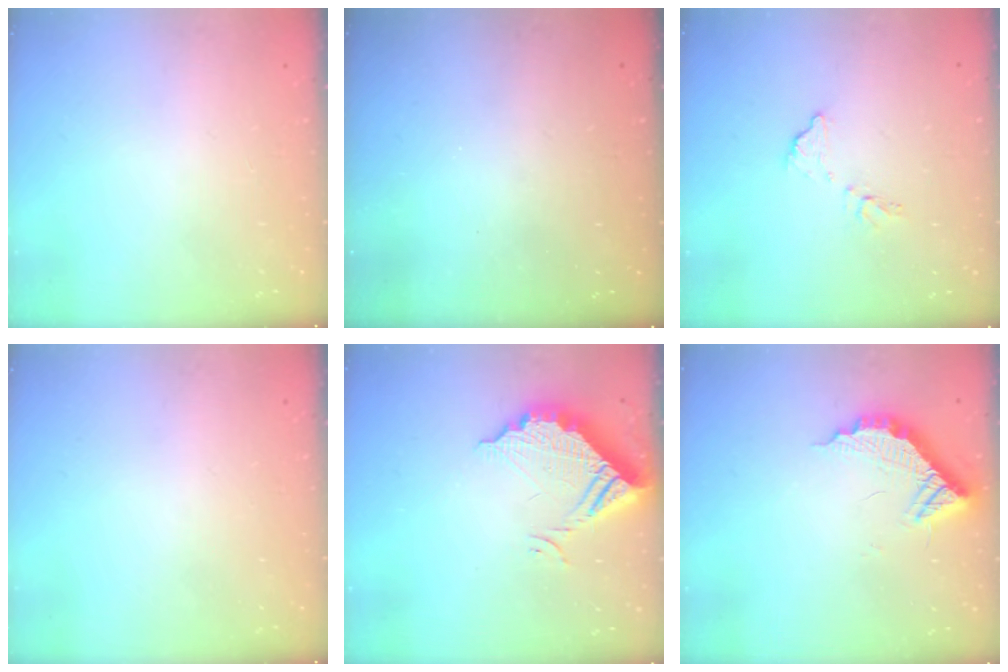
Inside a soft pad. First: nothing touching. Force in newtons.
{"total": 3.0, "press": 2.9, "slide": 0.8}
{"total": 7.4, "press": 7.4, "slide": 0.4}
{"total": 0.0}
{"total": 11.0, "press": 11.0, "slide": 0.8}
{"total": 11.5, "press": 11.4, "slide": 0.6}